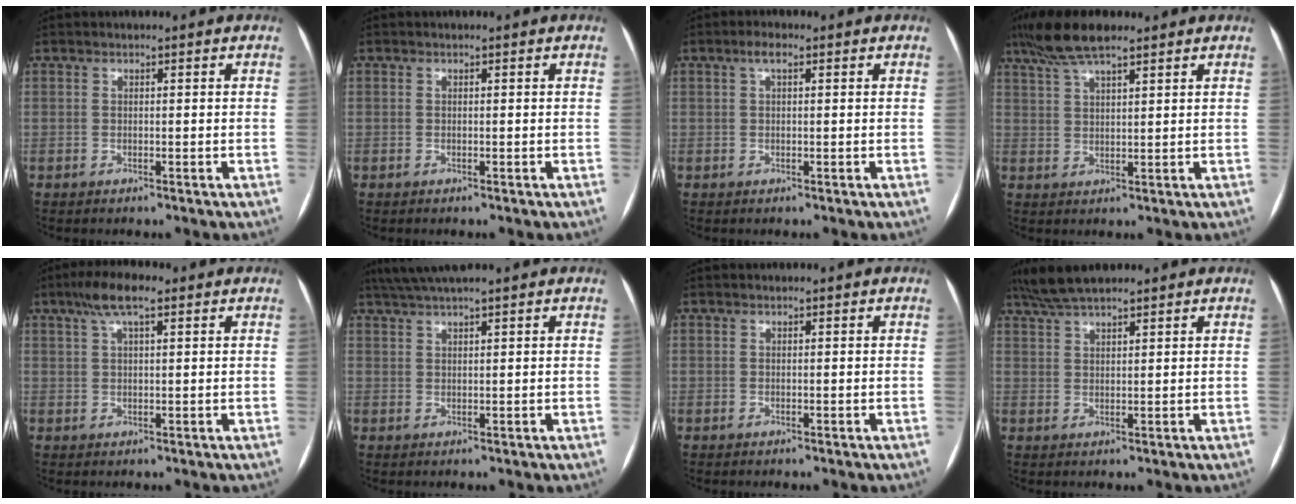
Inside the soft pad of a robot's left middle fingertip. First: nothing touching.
{"total": 0.0}
{"total": 1.8, "force": [0.8, 0.5, 1.5], "torque": [-0.030, 0.012, 0.015]}
{"total": 8.0, "force": [6.1, 1.4, 5.0], "torque": [-0.101, 0.026, 0.111]}
{"total": 5.8, "force": [3.6, 1.3, 4.5], "torque": [-0.091, 0.021, 0.063]}
{"total": 6.7, "force": [5.6, -0.2, 3.7], "torque": [-0.062, 0.040, 0.096]}
{"total": 0.0}
{"total": 7.3, "force": [6.2, 1.2, 3.6], "torque": [-0.067, 0.032, 0.114]}